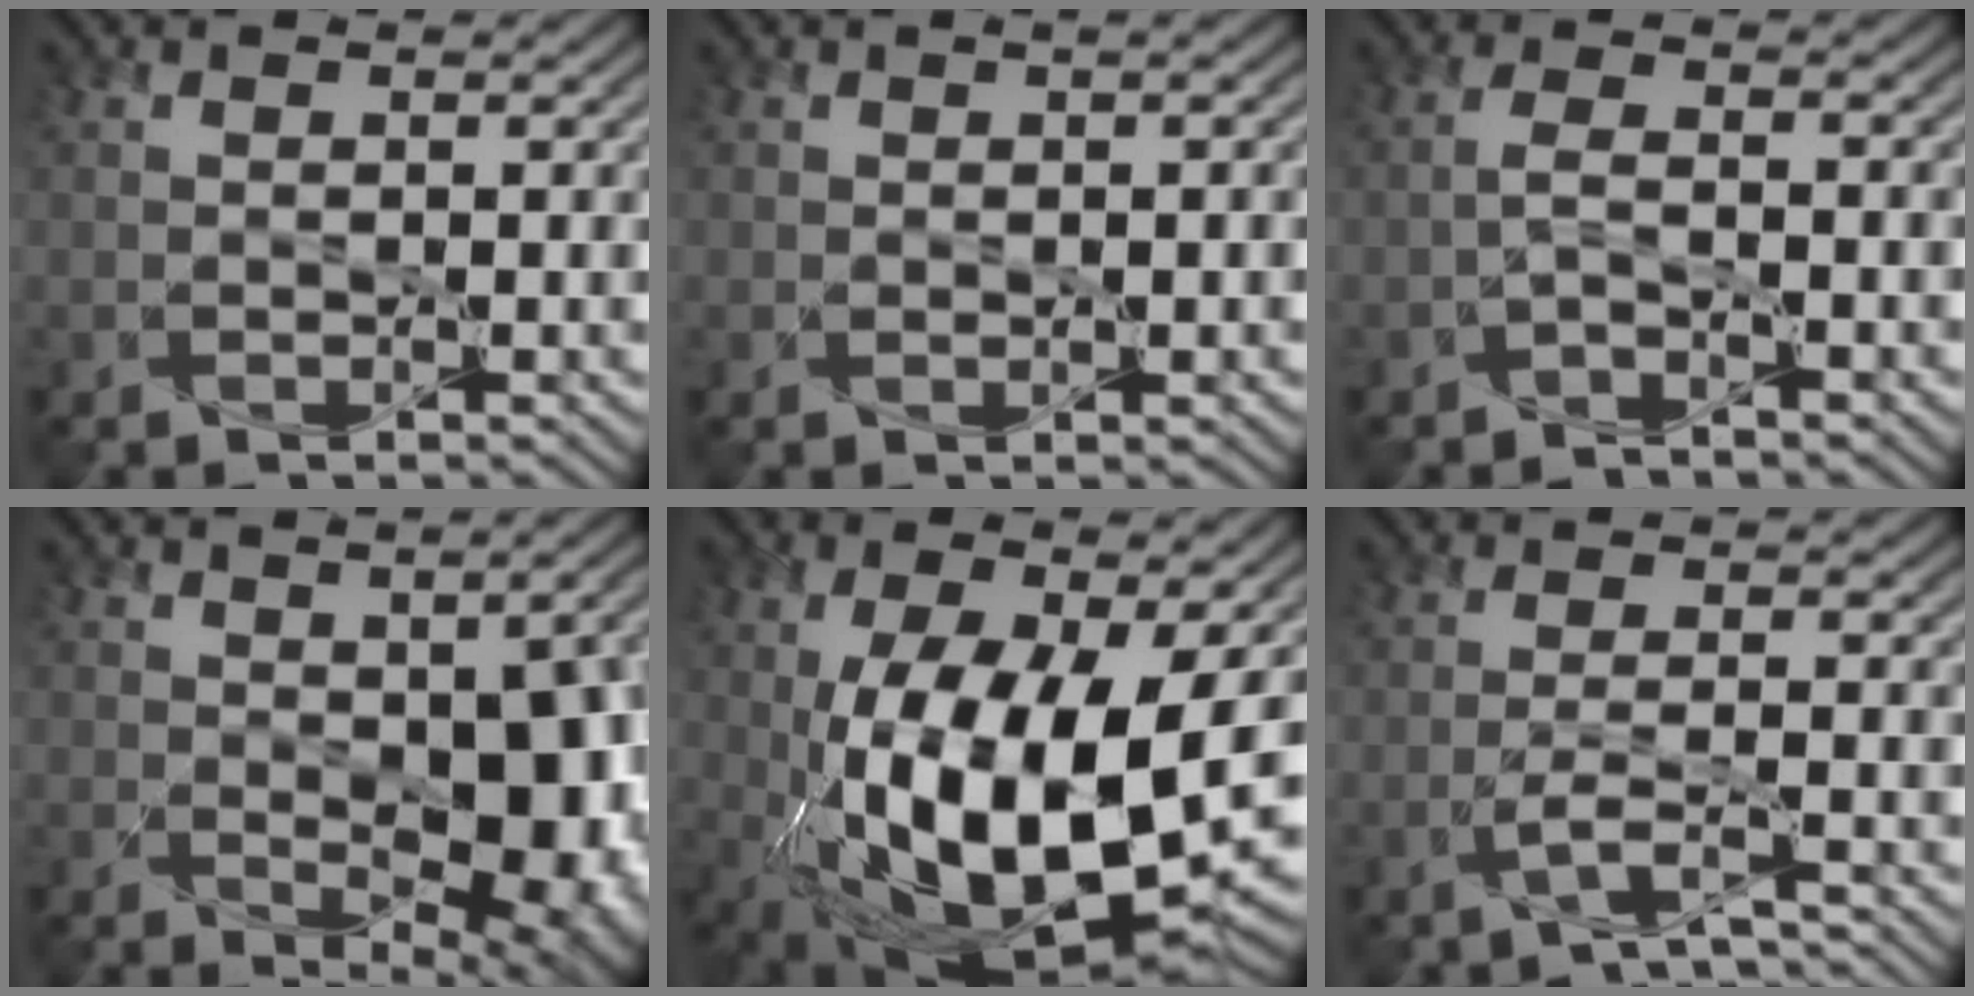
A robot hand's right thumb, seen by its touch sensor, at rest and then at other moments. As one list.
[{"total": 1.2, "force": [0.2, 0.3, 1.2], "torque": [-0.018, 0.004, 0.006]}, {"total": 2.0, "force": [-1.4, 0.4, 1.4], "torque": [-0.032, 0.004, -0.035]}, {"total": 12.1, "force": [-1.6, 6.9, 9.8], "torque": [-0.120, -0.033, 0.009]}, {"total": 17.6, "force": [-2.9, 8.0, 15.4], "torque": [-0.283, -0.027, -0.035]}, {"total": 4.0, "force": [-2.7, 0.7, 2.8], "torque": [-0.055, 0.005, -0.064]}]